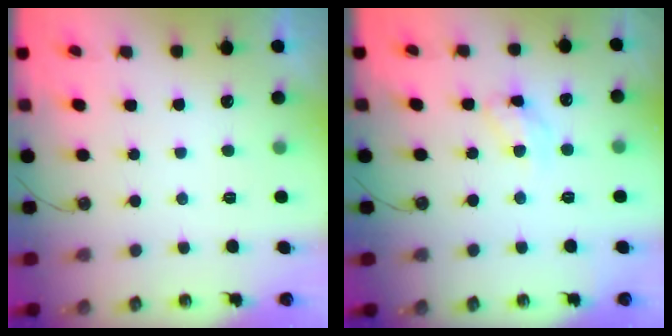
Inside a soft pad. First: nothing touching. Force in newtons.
{"total": 9.8, "press": 9.8, "slide": 0.7}